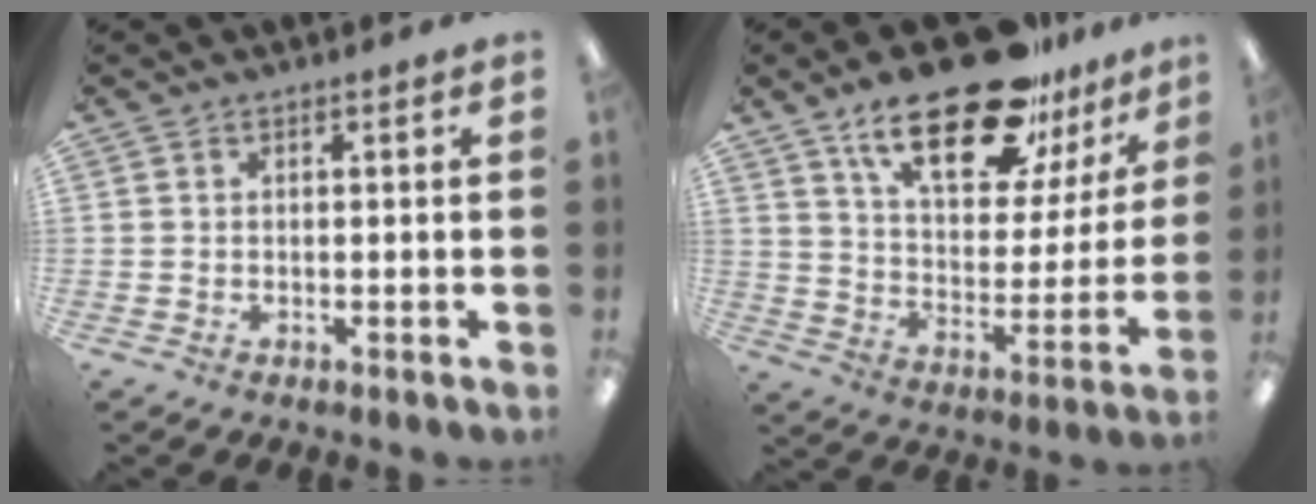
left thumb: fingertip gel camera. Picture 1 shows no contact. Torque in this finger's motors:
{"motor_torque": [2.43, 1.88, 1.48, -1.32, 0.25]}